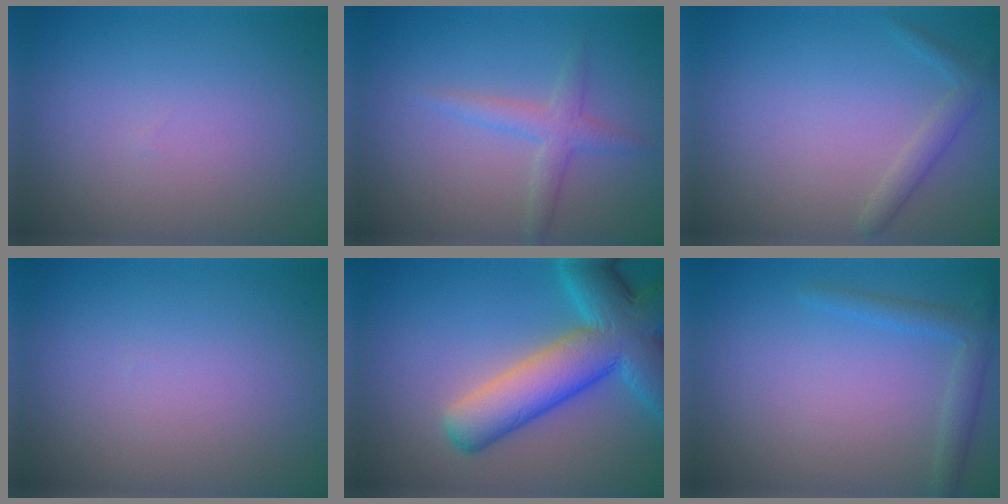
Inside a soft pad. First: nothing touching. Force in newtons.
{"total": 2.1, "press": 2.1, "slide": 0.1}
{"total": 1.5, "press": 1.5, "slide": 0.1}
{"total": 0.0}
{"total": 9.9, "press": 9.9, "slide": 0.6}
{"total": 2.0, "press": 2.0, "slide": 0.1}